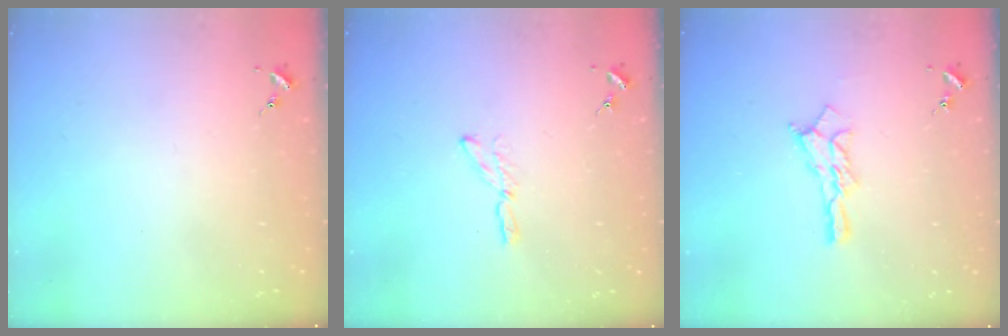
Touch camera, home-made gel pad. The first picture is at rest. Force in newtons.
{"total": 4.5, "press": 4.5, "slide": 0.3}
{"total": 11.2, "press": 11.1, "slide": 0.7}